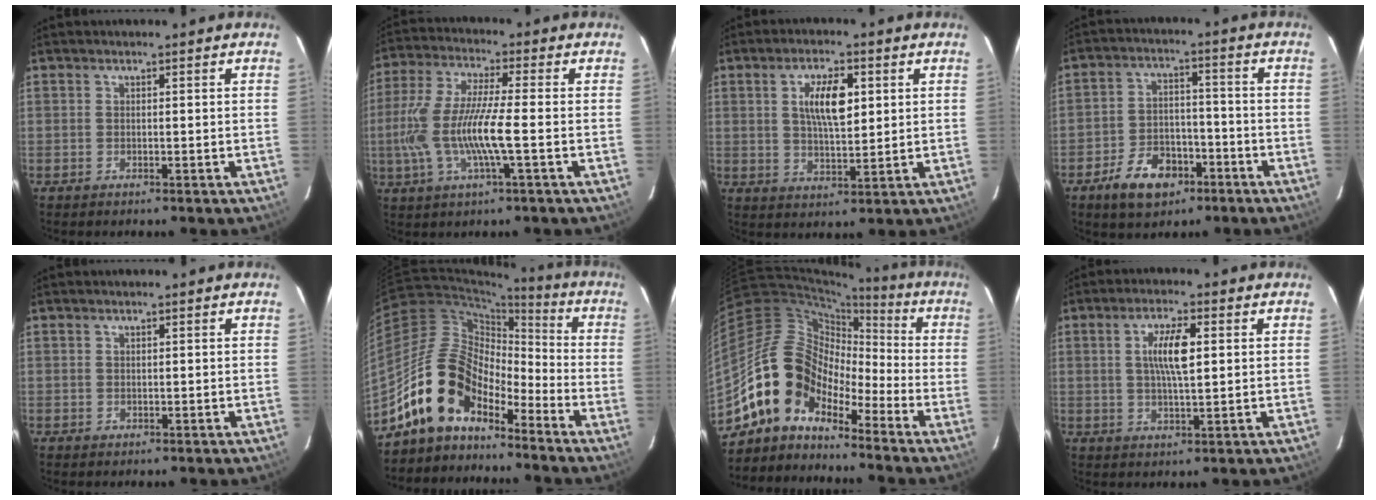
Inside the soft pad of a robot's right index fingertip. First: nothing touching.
{"total": 13.1, "force": [-2.6, 1.6, 12.8], "torque": [-0.261, -0.006, -0.048]}
{"total": 8.2, "force": [2.3, 3.2, 7.1], "torque": [-0.127, 0.005, 0.044]}
{"total": 10.6, "force": [-6.2, 6.5, 5.7], "torque": [-0.128, 0.014, -0.095]}
{"total": 0.6, "force": [0.1, 0.6, 0.0], "torque": [0.003, 0.003, 0.002]}
{"total": 13.3, "force": [-9.9, 6.3, 6.2], "torque": [-0.106, 0.027, -0.190]}
{"total": 12.4, "force": [-9.4, 6.6, 4.6], "torque": [-0.078, 0.032, -0.196]}
{"total": 6.8, "force": [1.4, 1.9, 6.3], "torque": [-0.114, 0.004, 0.026]}